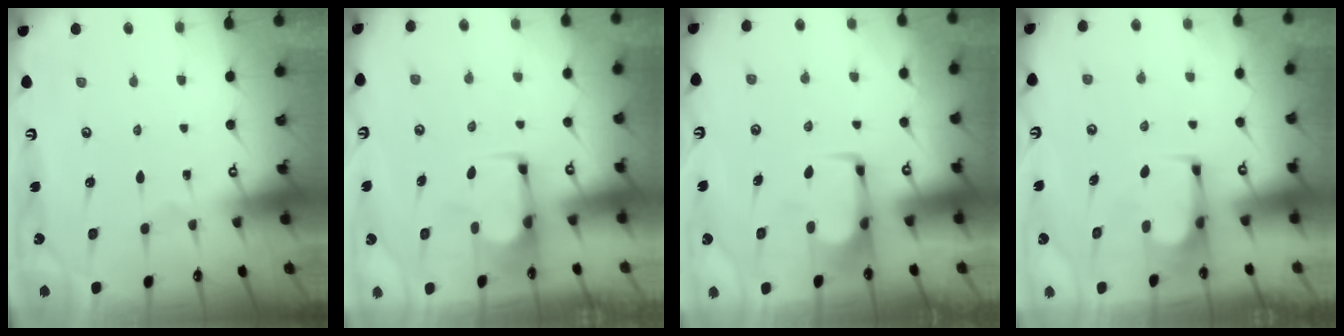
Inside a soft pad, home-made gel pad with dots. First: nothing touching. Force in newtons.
{"total": 1.9, "press": 1.6, "slide": 1.0}
{"total": 1.6, "press": 1.4, "slide": 0.6}
{"total": 1.6, "press": 1.5, "slide": 0.3}